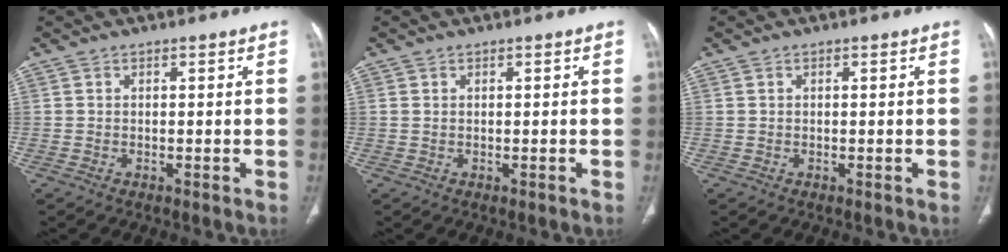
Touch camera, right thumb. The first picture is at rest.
{"total": 0.0}
{"total": 0.0}